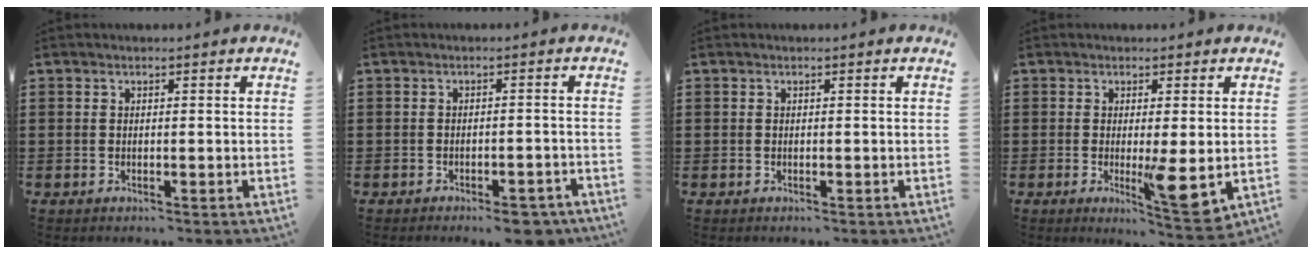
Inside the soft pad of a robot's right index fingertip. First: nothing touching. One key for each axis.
{"total": 3.0, "fx": -2.6, "fy": 0.4, "fz": 1.4, "tx": -0.022, "ty": 0.003, "tz": -0.048}
{"total": 0.0}
{"total": 6.6, "fx": -1.1, "fy": 1.2, "fz": 6.4, "tx": -0.101, "ty": -0.019, "tz": -0.013}